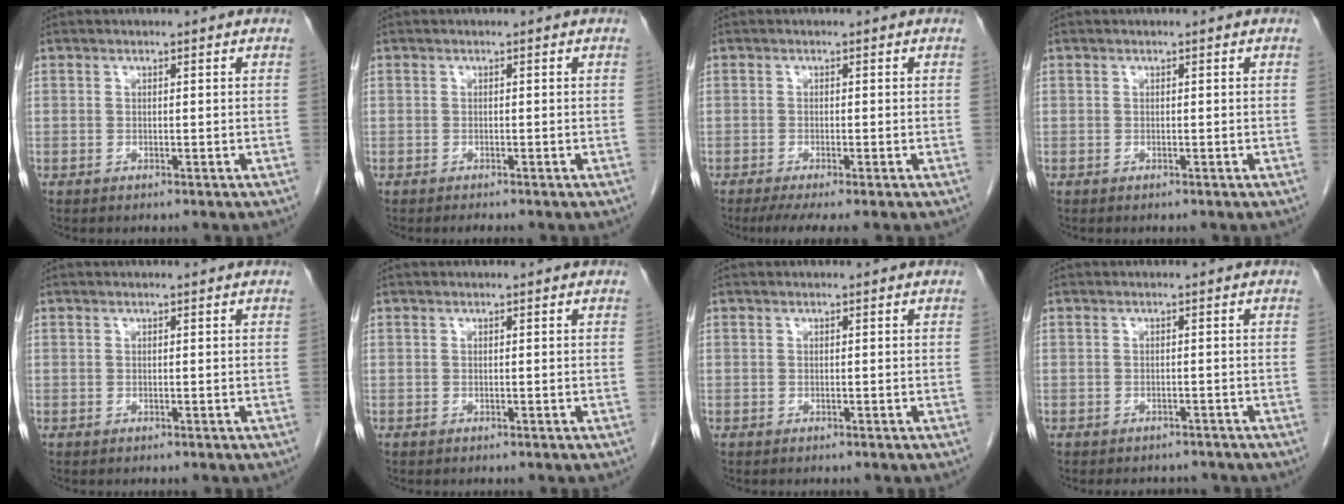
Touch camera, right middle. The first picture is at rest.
{"total": 0.8, "force": [-0.7, -0.1, 0.3], "torque": [-0.011, -0.005, -0.009]}
{"total": 4.4, "force": [-3.2, 0.1, 3.0], "torque": [-0.047, -0.014, -0.051]}
{"total": 0.0}
{"total": 0.0}
{"total": 0.0}
{"total": 0.0}
{"total": 4.5, "force": [-4.1, 1.7, 0.8], "torque": [-0.009, -0.001, -0.047]}